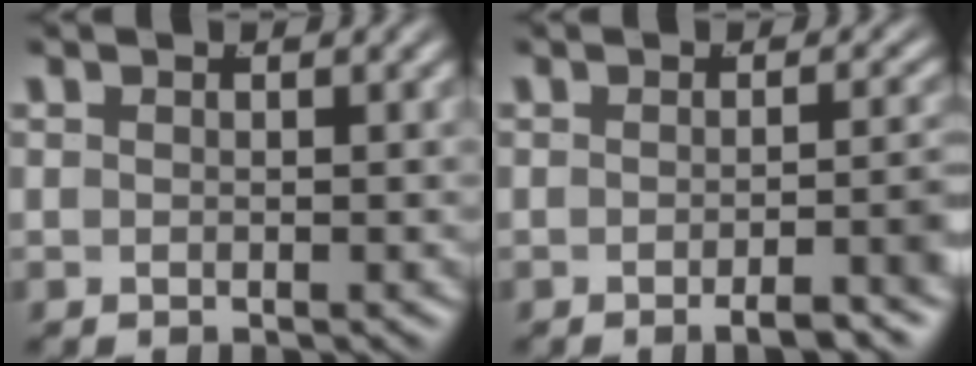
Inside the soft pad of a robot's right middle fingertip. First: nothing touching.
{"total": 3.8, "force": [-2.5, 0.4, 2.8], "torque": [-0.021, 0.005, -0.042]}